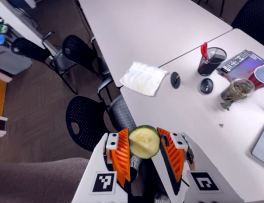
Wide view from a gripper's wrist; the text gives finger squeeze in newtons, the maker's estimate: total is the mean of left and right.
{"total": 8.3, "left": 7.8, "right": 8.7}